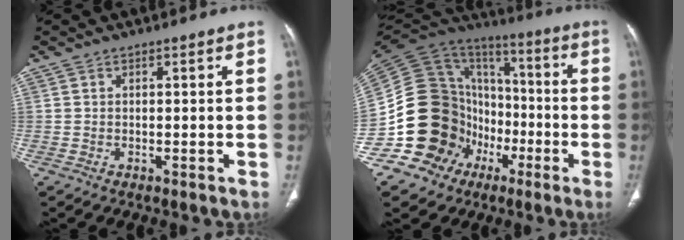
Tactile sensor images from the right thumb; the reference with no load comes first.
{"total": 24.6, "force": [-6.9, 20.8, 11.1], "torque": [-0.177, 0.098, -0.109]}